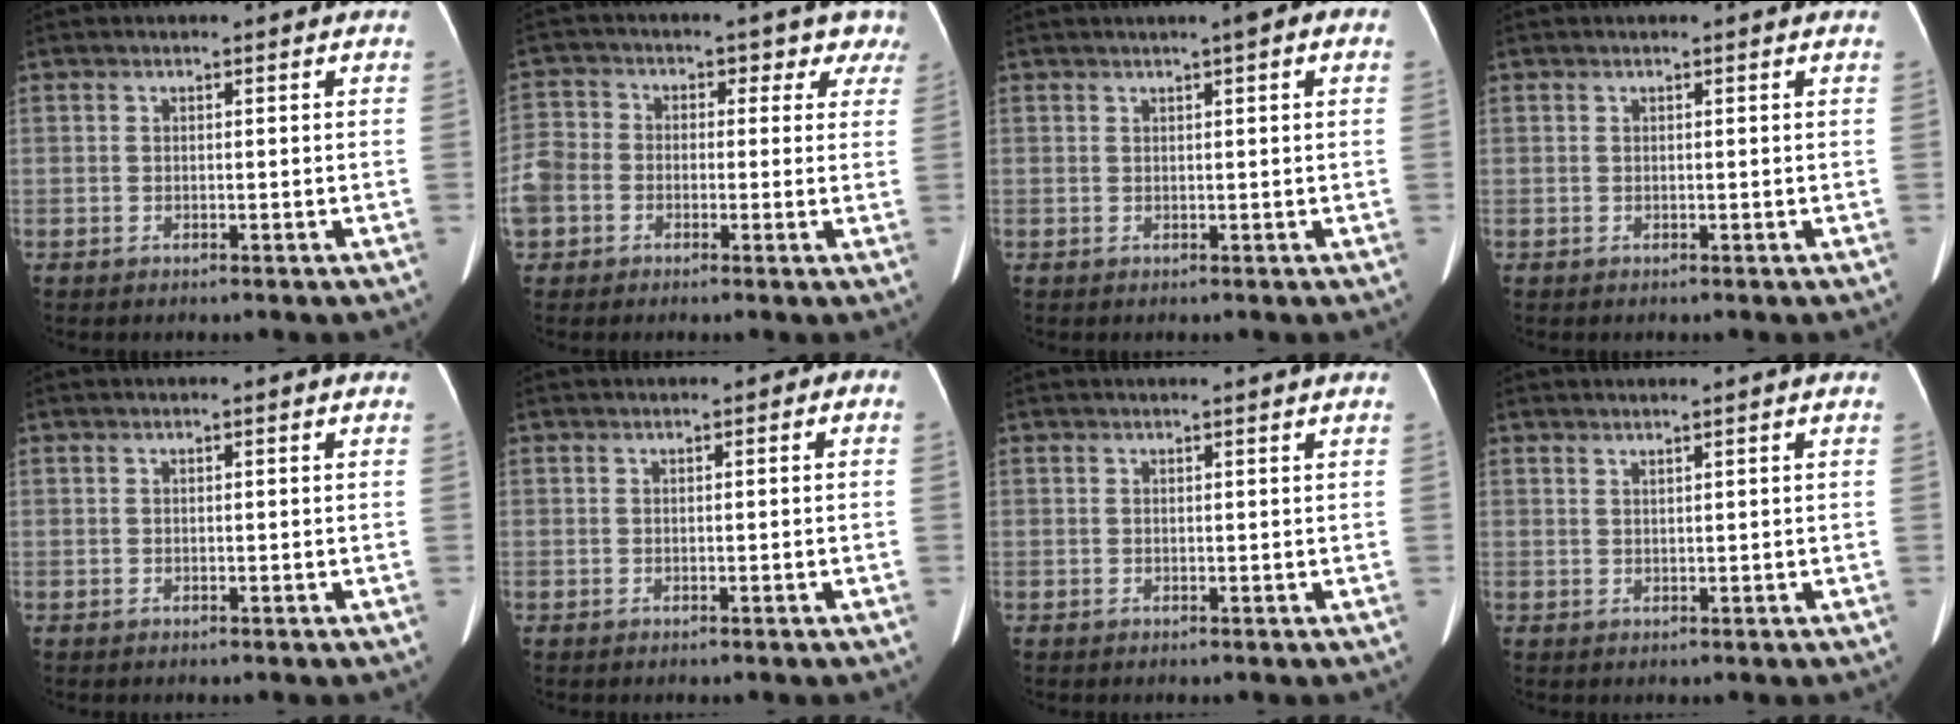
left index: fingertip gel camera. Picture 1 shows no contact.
{"total": 19.6, "force": [3.5, 17.8, 7.5], "torque": [-0.217, 0.123, 0.062]}
{"total": 3.4, "force": [1.8, 0.4, 2.9], "torque": [-0.037, 0.019, 0.022]}
{"total": 0.8, "force": [0.7, -0.1, 0.3], "torque": [-0.014, 0.008, 0.015]}
{"total": 0.0}
{"total": 1.3, "force": [0.2, 0.8, 1.0], "torque": [-0.012, 0.015, 0.002]}
{"total": 2.1, "force": [1.9, -0.5, 0.7], "torque": [-0.011, 0.005, 0.026]}
{"total": 1.2, "force": [1.0, -0.4, 0.5], "torque": [-0.015, -0.003, 0.024]}